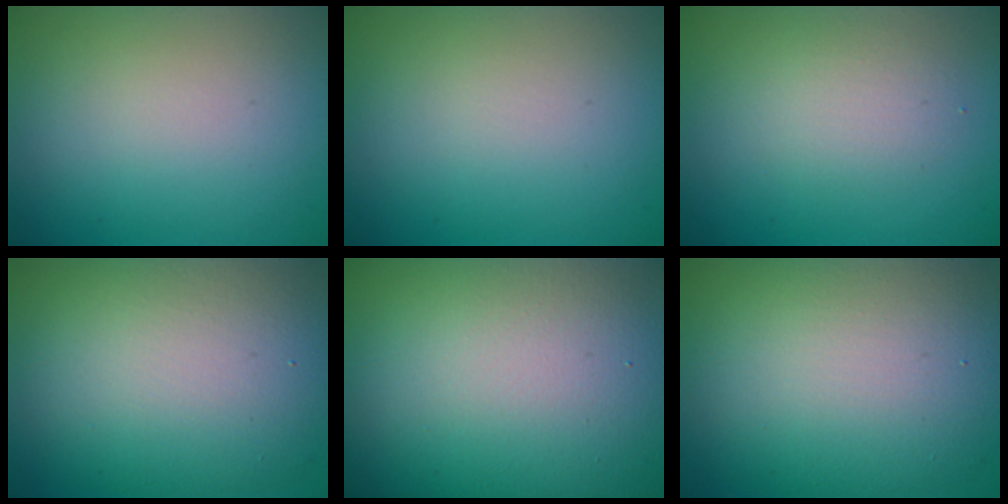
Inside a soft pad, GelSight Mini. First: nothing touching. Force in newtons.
{"total": 0.0}
{"total": 2.0, "press": 2.0, "slide": 0.2}
{"total": 11.7, "press": 11.7, "slide": 0.7}
{"total": 27.9, "press": 27.8, "slide": 1.4}
{"total": 12.9, "press": 12.9, "slide": 0.6}